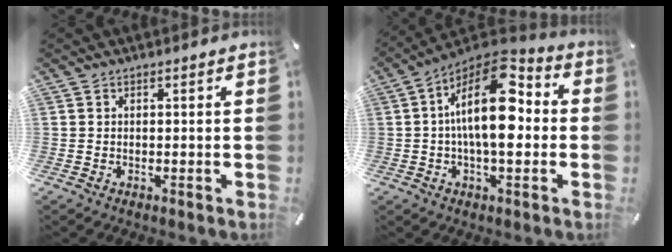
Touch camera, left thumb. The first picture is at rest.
{"total": 17.8, "force": [1.3, 8.5, 15.6], "torque": [-0.280, -0.018, 0.016]}